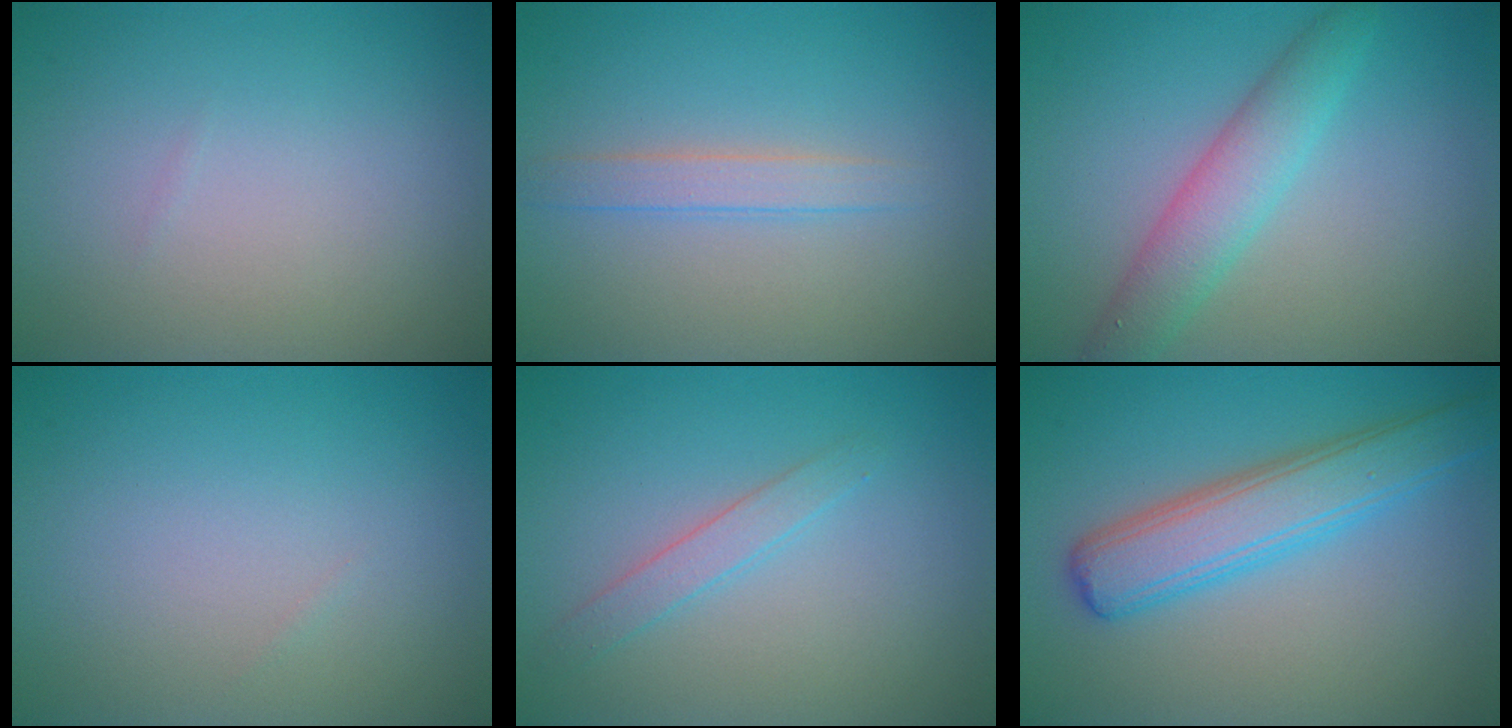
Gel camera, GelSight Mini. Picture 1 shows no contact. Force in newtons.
{"total": 1.8, "press": 1.8, "slide": 0.1}
{"total": 3.9, "press": 3.9, "slide": 0.0}
{"total": 0.0}
{"total": 1.6, "press": 1.6, "slide": 0.0}
{"total": 5.3, "press": 5.3, "slide": 0.1}